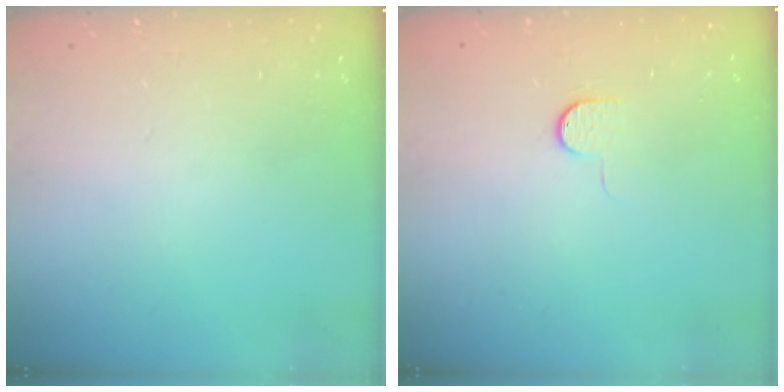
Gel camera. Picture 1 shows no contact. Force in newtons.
{"total": 5.0, "press": 5.0, "slide": 0.5}